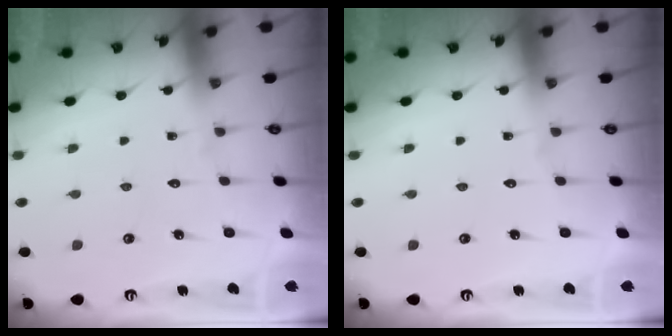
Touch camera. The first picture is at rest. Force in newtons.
{"total": 0.0}